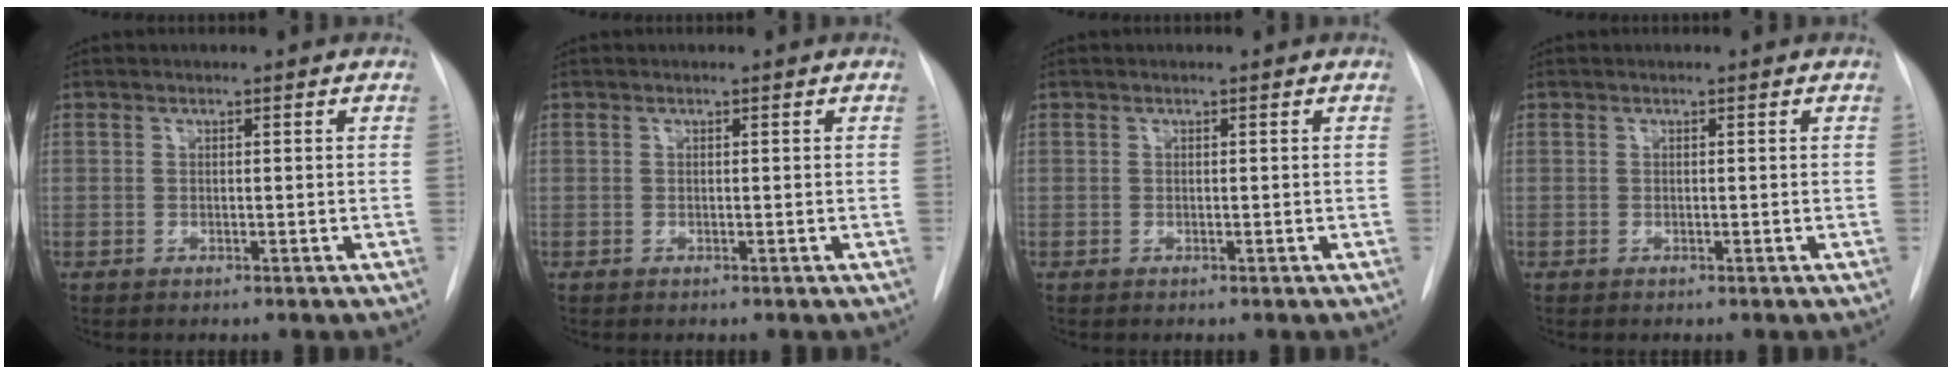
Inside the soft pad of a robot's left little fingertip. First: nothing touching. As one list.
[{"total": 0.0}, {"total": 0.0}, {"total": 0.0}]